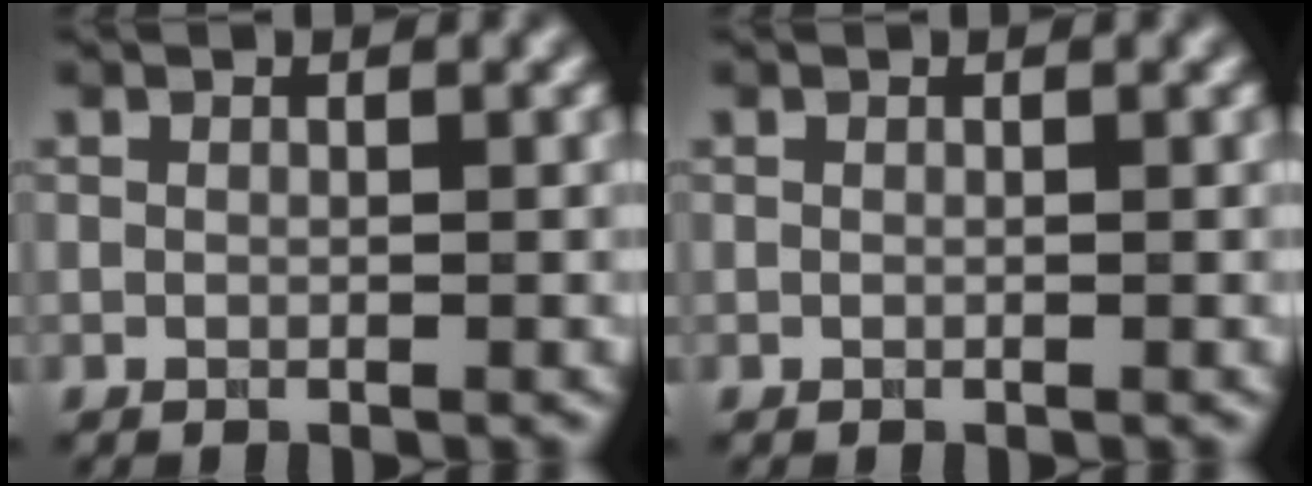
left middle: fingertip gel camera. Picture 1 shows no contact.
{"total": 0.0}